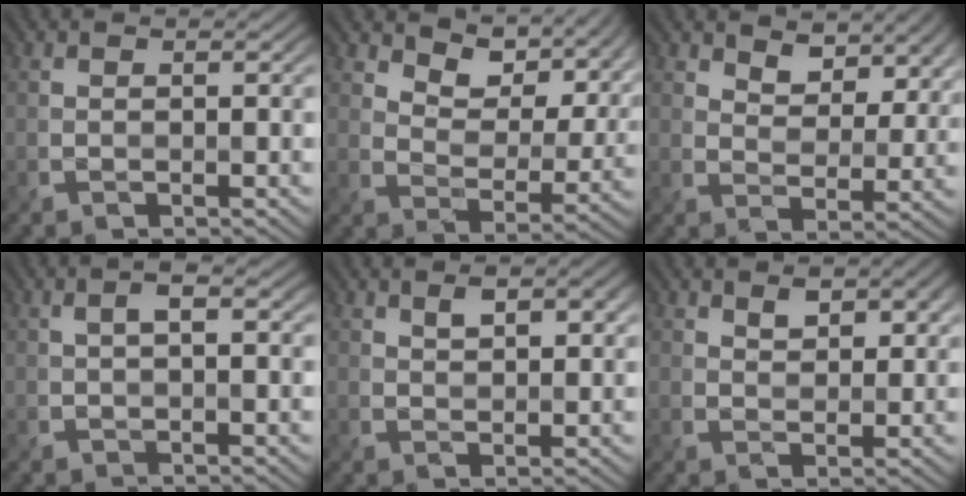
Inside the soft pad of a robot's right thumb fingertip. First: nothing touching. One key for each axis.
{"total": 10.2, "fx": 6.2, "fy": 5.3, "fz": 6.1, "tx": -0.111, "ty": -0.001, "tz": 0.099}
{"total": 6.1, "fx": 4.2, "fy": 3.3, "fz": 2.9, "tx": -0.056, "ty": -0.008, "tz": 0.070}
{"total": 2.3, "fx": 0.5, "fy": 0.8, "fz": 2.1, "tx": -0.041, "ty": 0.005, "tz": 0.008}
{"total": 3.3, "fx": 1.8, "fy": 1.5, "fz": 2.3, "tx": -0.044, "ty": 0.002, "tz": 0.036}
{"total": 3.1, "fx": 1.9, "fy": 1.7, "fz": 1.8, "tx": -0.030, "ty": -0.005, "tz": 0.034}